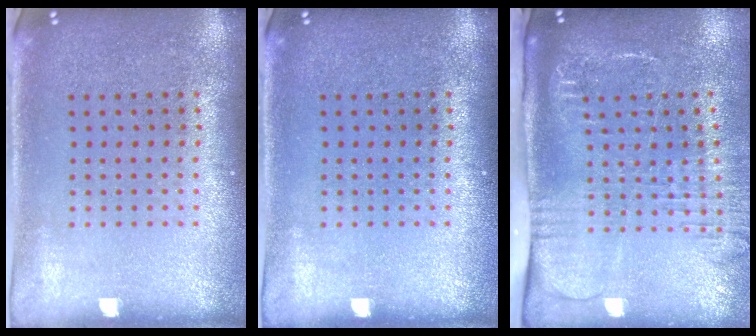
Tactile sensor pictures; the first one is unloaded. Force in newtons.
{"total": 0.0}
{"total": 2.6, "press": 2.0, "slide": 1.7}